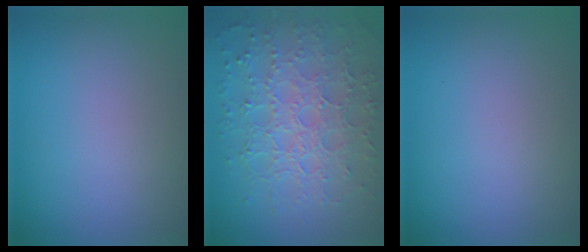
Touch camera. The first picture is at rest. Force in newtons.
{"total": 7.7, "press": 5.5, "slide": 5.4}
{"total": 0.0}